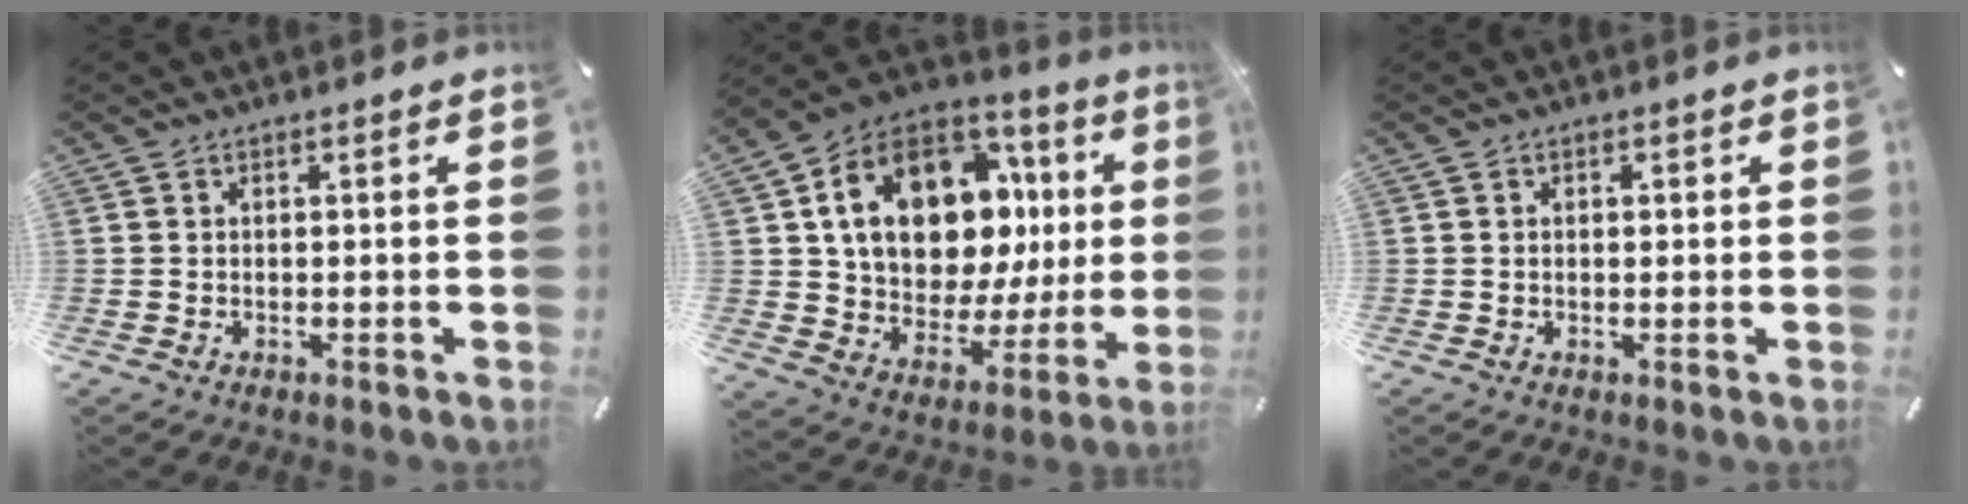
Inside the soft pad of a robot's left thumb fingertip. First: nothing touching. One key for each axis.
{"total": 19.8, "fx": 7.7, "fy": 12.6, "fz": 13.1, "tx": -0.215, "ty": -0.045, "tz": 0.134}
{"total": 0.9, "fx": 0.1, "fy": 0.8, "fz": 0.5, "tx": -0.009, "ty": 0.005, "tz": 0.001}